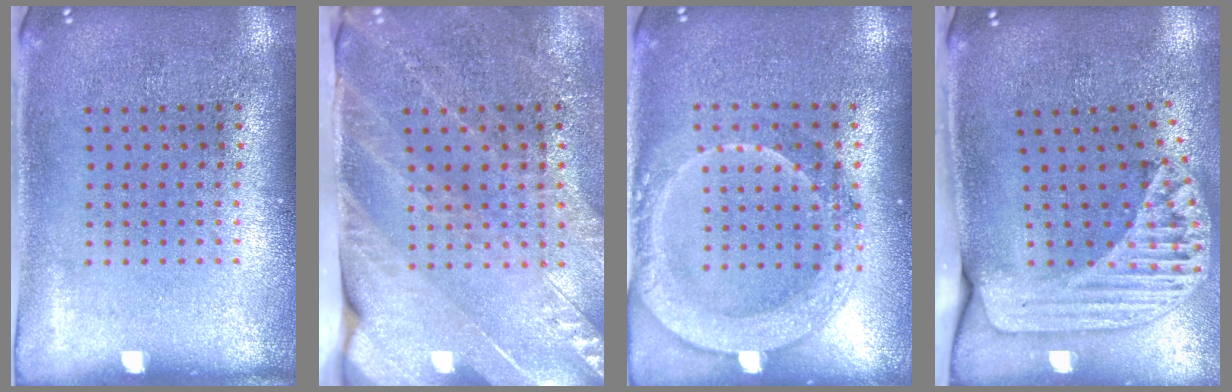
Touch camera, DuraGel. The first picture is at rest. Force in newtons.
{"total": 3.7, "press": 3.1, "slide": 1.9}
{"total": 2.0, "press": 1.8, "slide": 0.9}
{"total": 2.2, "press": 1.7, "slide": 1.4}